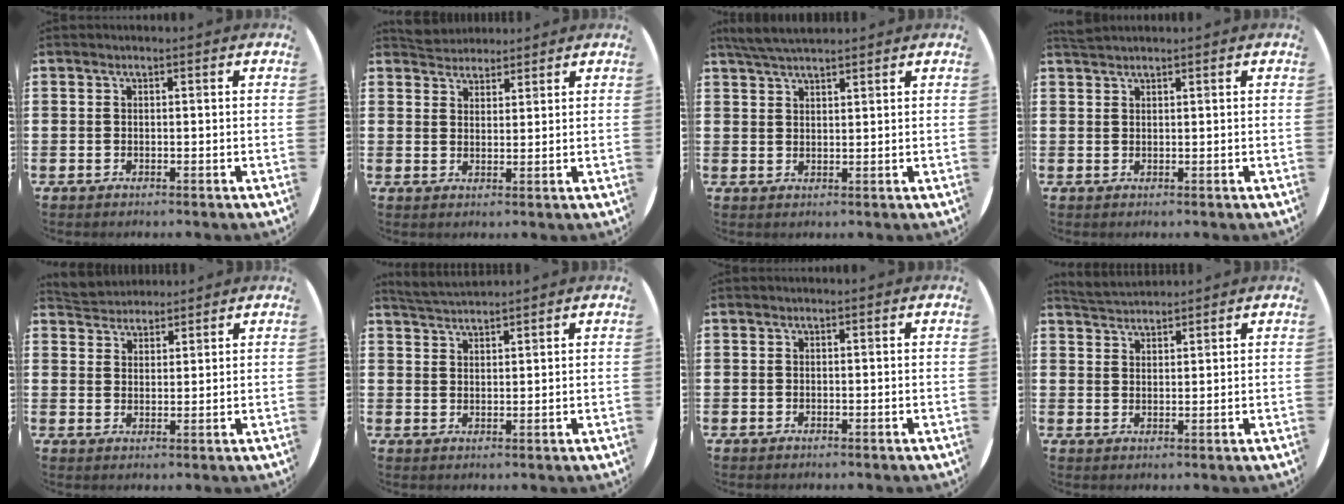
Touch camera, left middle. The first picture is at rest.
{"total": 3.1, "force": [3.0, 0.9, -0.2], "torque": [-0.005, -0.002, 0.059]}
{"total": 4.0, "force": [3.7, 0.6, 1.5], "torque": [-0.038, -0.003, 0.069]}
{"total": 1.2, "force": [1.2, -0.1, 0.1], "torque": [-0.004, 0.000, 0.024]}
{"total": 3.4, "force": [3.2, 0.9, -0.4], "torque": [-0.004, -0.006, 0.062]}
{"total": 3.0, "force": [3.0, 0.0, 0.3], "torque": [-0.013, -0.006, 0.057]}
{"total": 0.0}
{"total": 3.1, "force": [3.1, 0.3, 0.0], "torque": [-0.007, -0.008, 0.059]}